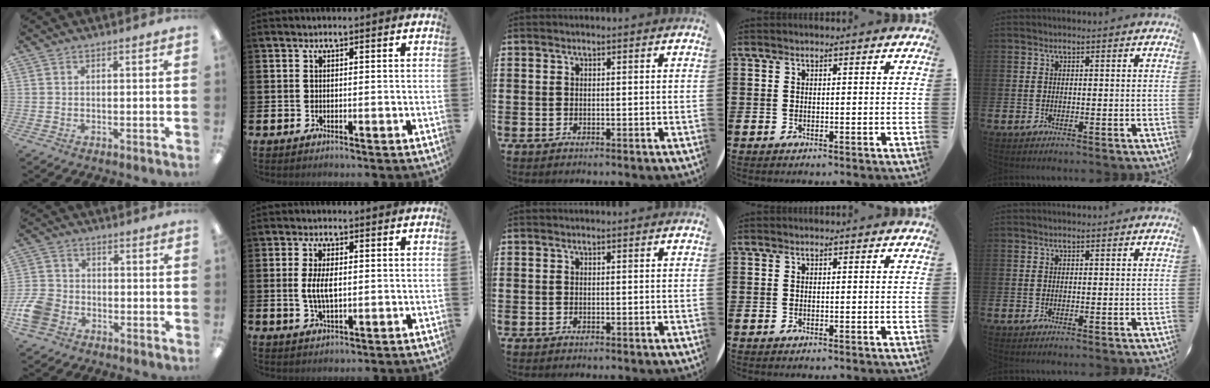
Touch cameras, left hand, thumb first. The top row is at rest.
{"thumb": {"total": 8.2, "force": [-3.3, 6.2, 4.2], "torque": [-0.094, 0.024, -0.060]}, "index": {"total": 4.5, "force": [0.3, 2.0, 4.1], "torque": [-0.073, -0.002, -0.002]}}